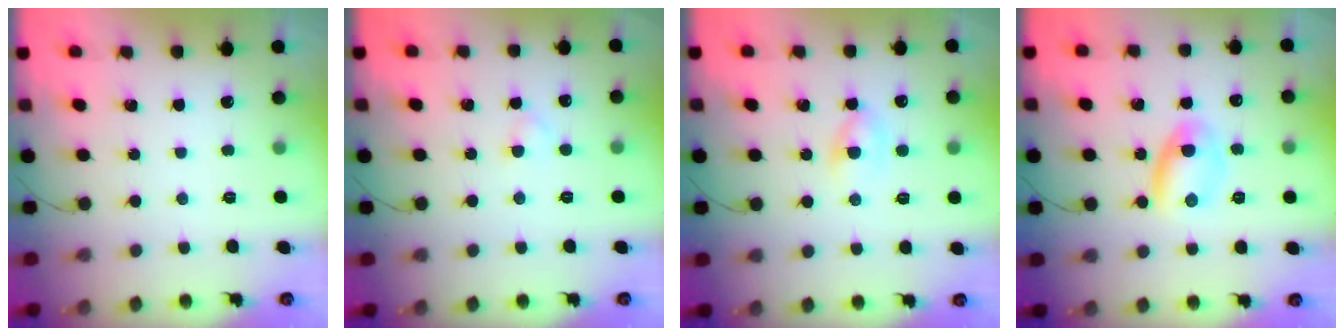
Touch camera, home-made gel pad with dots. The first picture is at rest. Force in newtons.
{"total": 1.8, "press": 1.5, "slide": 1.0}
{"total": 3.7, "press": 3.5, "slide": 1.2}
{"total": 5.6, "press": 5.4, "slide": 1.5}